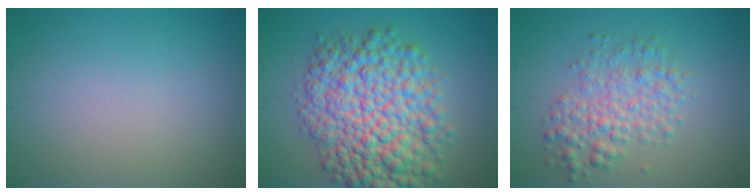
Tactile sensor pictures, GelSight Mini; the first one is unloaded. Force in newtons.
{"total": 11.0, "press": 11.0, "slide": 0.2}
{"total": 4.0, "press": 4.0, "slide": 0.0}